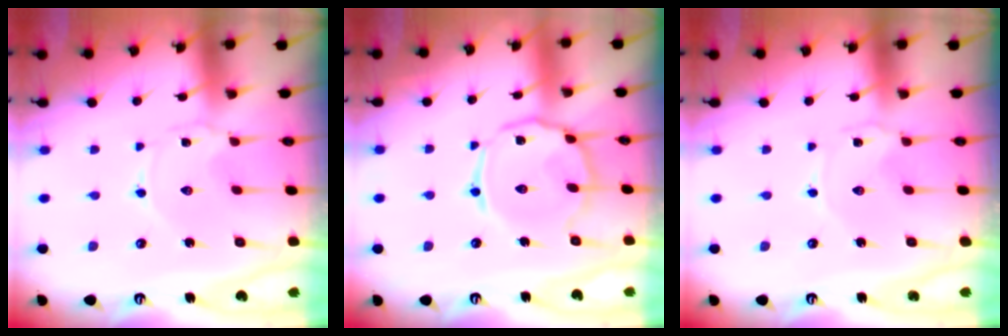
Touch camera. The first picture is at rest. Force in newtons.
{"total": 12.6, "press": 12.6, "slide": 1.0}
{"total": 0.0}